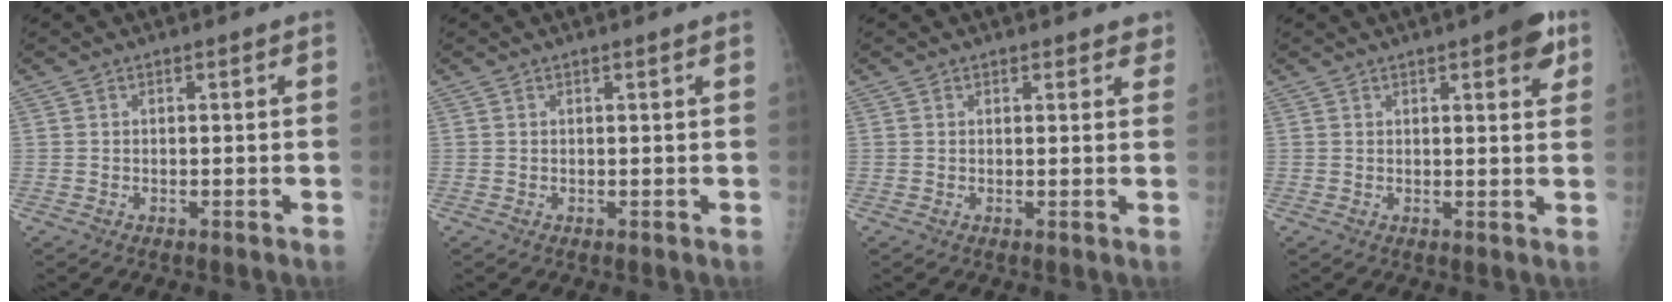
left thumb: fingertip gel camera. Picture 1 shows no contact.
{"total": 0.7, "force": [0.5, -0.1, 0.5], "torque": [-0.013, 0.000, 0.009]}
{"total": 2.3, "force": [1.9, 1.1, 0.6], "torque": [0.021, -0.006, 0.014]}
{"total": 5.8, "force": [3.0, 1.8, 4.7], "torque": [-0.046, -0.008, 0.031]}